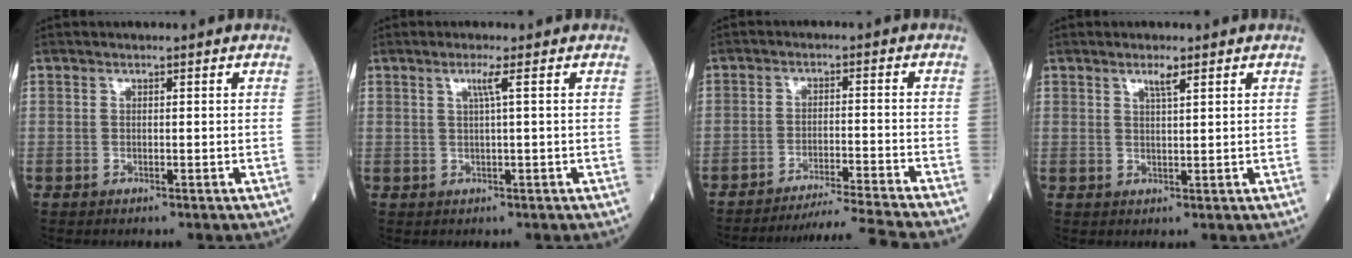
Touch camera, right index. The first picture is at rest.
{"total": 1.9, "force": [0.6, -0.6, 1.7], "torque": [-0.037, -0.002, 0.013]}
{"total": 11.6, "force": [-10.9, -3.2, 2.7], "torque": [-0.023, -0.024, -0.168]}
{"total": 2.1, "force": [1.3, 0.1, 1.6], "torque": [-0.032, -0.002, 0.025]}